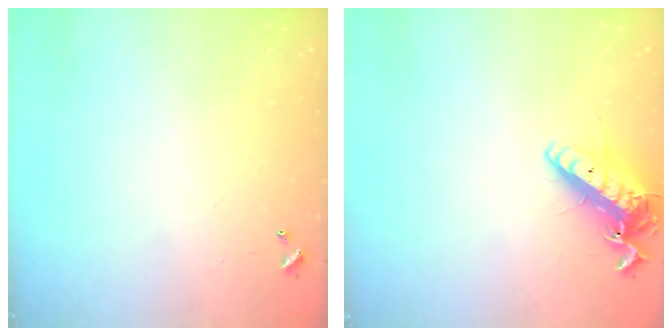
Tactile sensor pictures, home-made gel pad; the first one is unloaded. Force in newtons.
{"total": 14.0, "press": 13.9, "slide": 2.0}